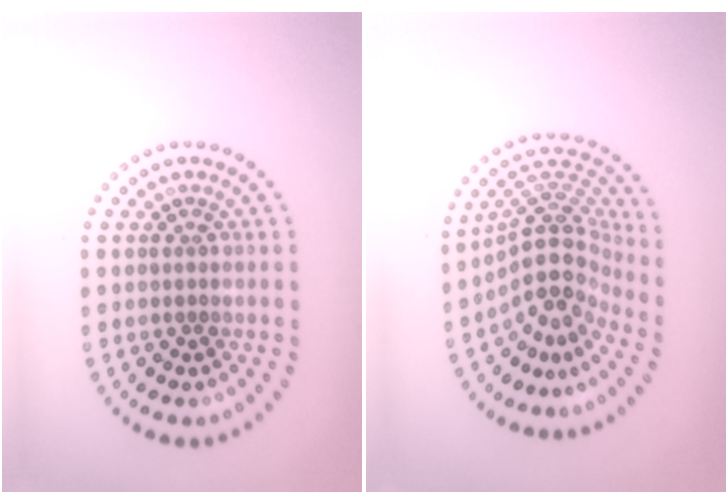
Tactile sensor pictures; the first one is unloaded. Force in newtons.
{"total": 5.4, "press": 4.0, "slide": 3.7}